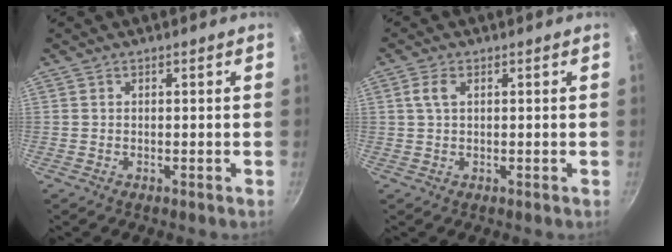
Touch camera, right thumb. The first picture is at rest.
{"total": 2.7, "force": [0.8, 1.4, 2.2], "torque": [-0.046, 0.006, 0.017]}